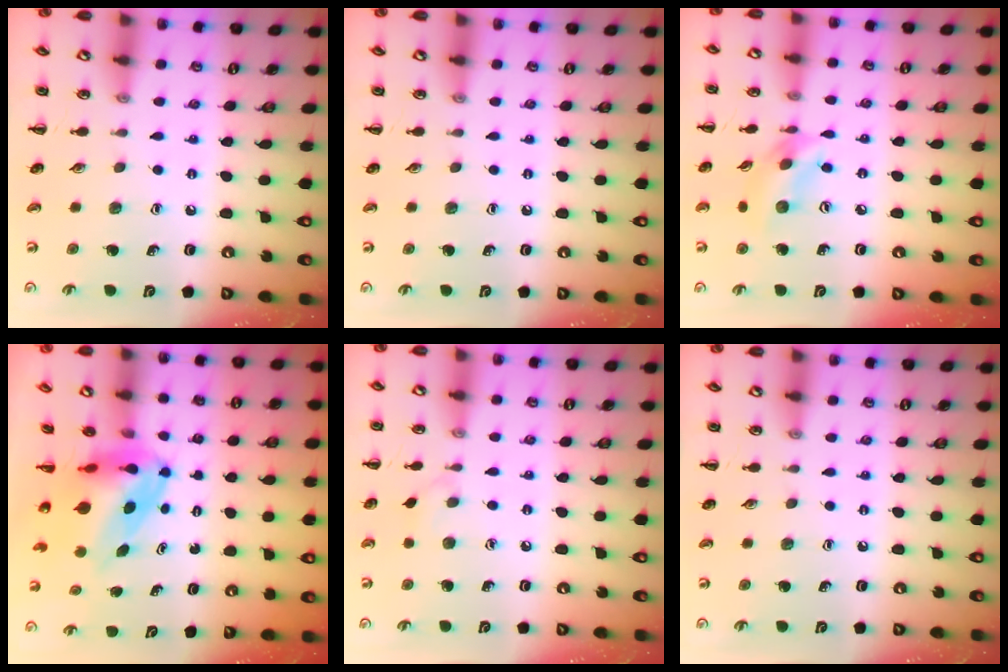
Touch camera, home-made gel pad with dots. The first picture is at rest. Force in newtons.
{"total": 0.0}
{"total": 8.1, "press": 8.0, "slide": 1.2}
{"total": 5.4, "press": 5.1, "slide": 1.5}
{"total": 3.7, "press": 3.4, "slide": 1.5}
{"total": 0.0}